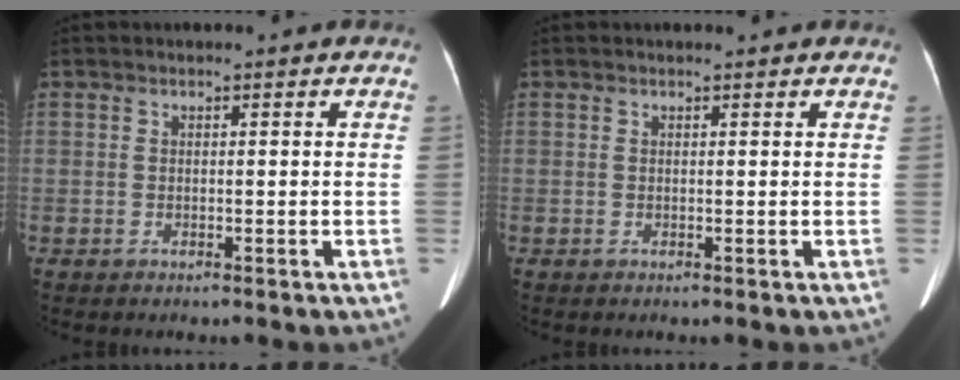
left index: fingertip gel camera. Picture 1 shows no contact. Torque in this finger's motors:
{"motor_torque": [-0.09, -0.57, -0.01, -0.01]}